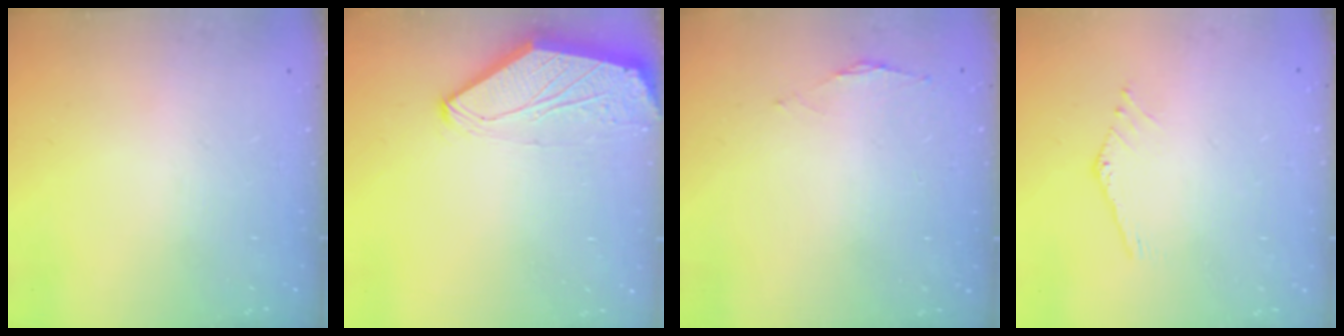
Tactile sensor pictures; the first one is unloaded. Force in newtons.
{"total": 0.0}
{"total": 0.5, "press": 0.4, "slide": 0.3}
{"total": 1.5, "press": 1.5, "slide": 0.0}